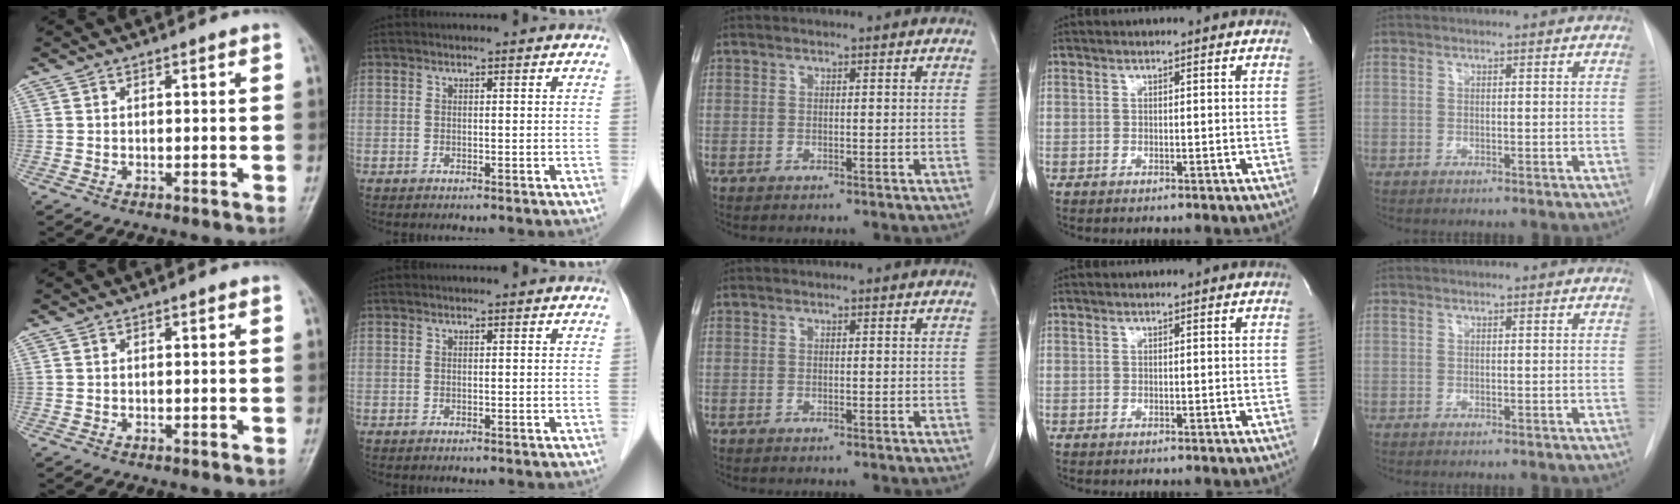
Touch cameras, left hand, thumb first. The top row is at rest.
{}